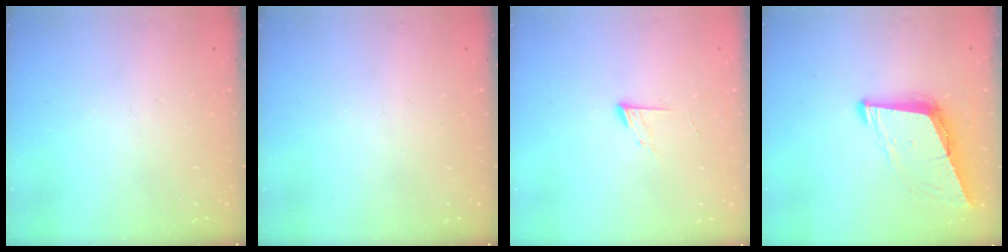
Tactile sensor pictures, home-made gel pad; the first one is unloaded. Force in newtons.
{"total": 0.0}
{"total": 7.7, "press": 7.7, "slide": 0.8}
{"total": 9.1, "press": 8.4, "slide": 3.7}